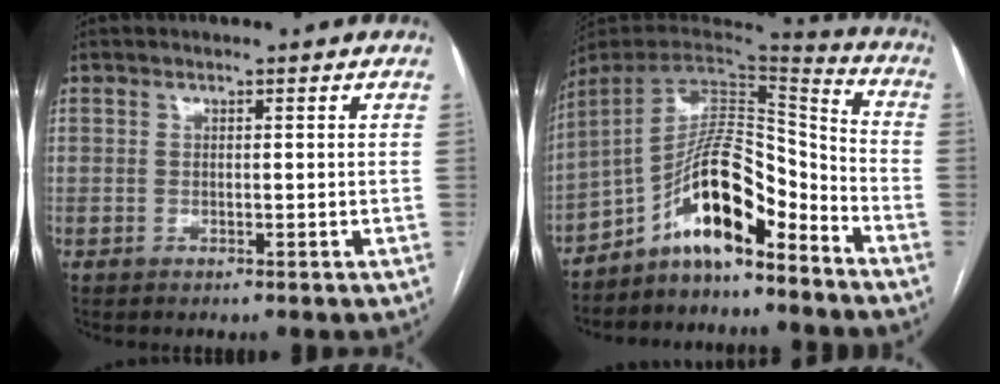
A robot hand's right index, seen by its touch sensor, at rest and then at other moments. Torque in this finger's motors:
{"motor_torque": [1.43, -0.71, 0.53, 0.10]}